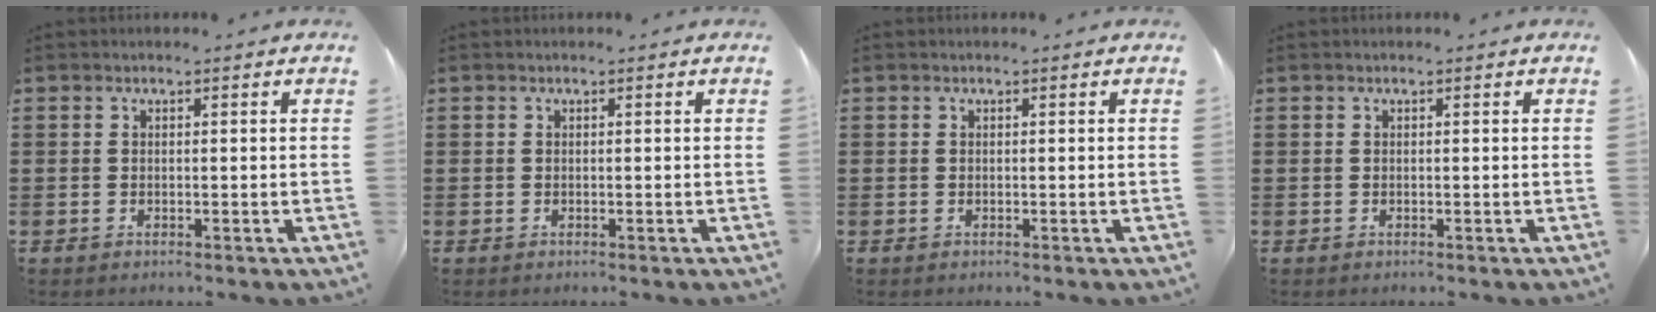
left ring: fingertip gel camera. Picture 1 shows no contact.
{"total": 0.0}
{"total": 0.0}
{"total": 0.0}